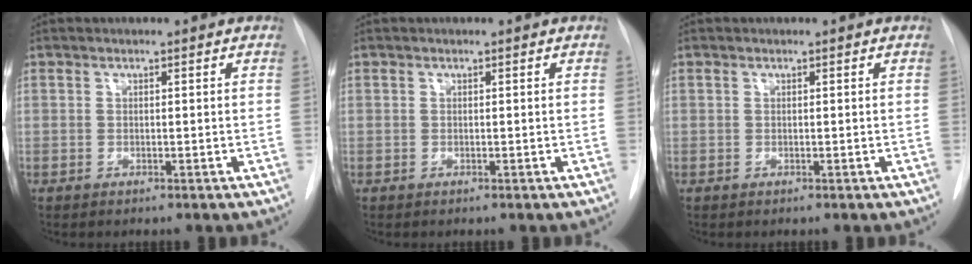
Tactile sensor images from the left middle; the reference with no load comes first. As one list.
[{"total": 0.0}, {"total": 0.0}]